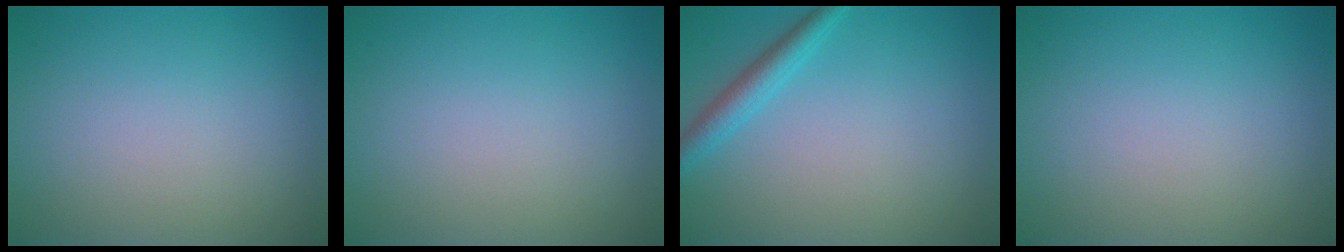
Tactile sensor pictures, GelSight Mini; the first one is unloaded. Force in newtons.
{"total": 0.0}
{"total": 2.4, "press": 2.4, "slide": 0.1}
{"total": 0.0}